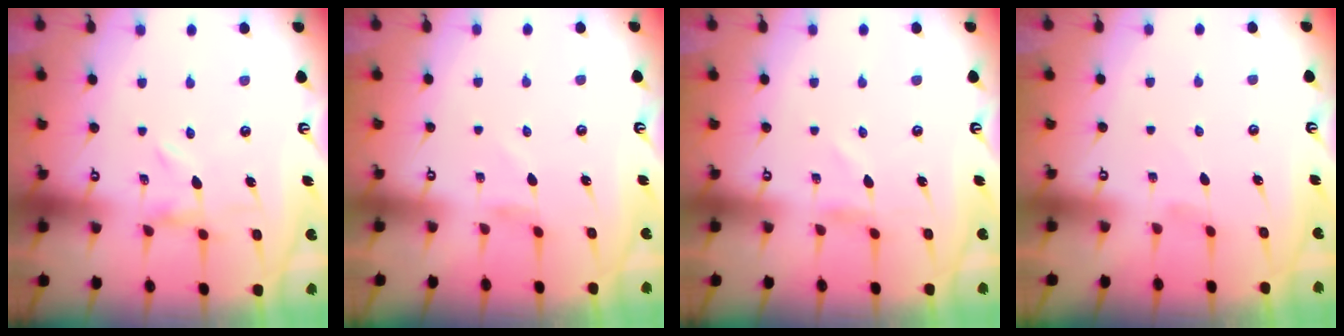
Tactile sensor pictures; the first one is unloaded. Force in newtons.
{"total": 0.0}
{"total": 0.8, "press": 0.8, "slide": 0.1}
{"total": 0.0}